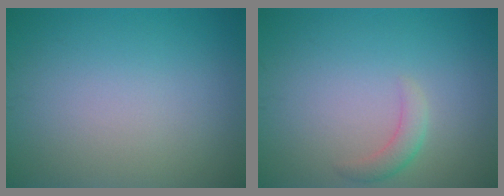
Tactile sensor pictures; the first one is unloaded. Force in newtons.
{"total": 1.7, "press": 1.7, "slide": 0.1}